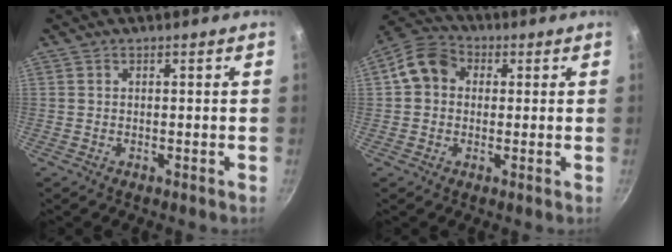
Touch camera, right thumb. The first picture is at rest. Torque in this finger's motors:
{"motor_torque": [-0.29, 0.85, -0.11, 0.03, 0.18]}